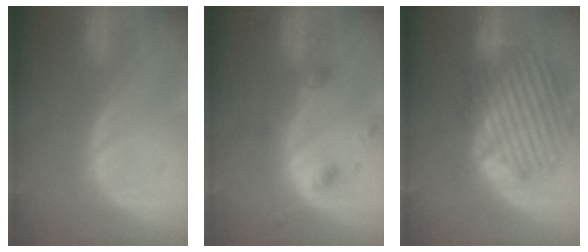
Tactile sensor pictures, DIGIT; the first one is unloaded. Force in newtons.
{"total": 3.7, "press": 3.7, "slide": 0.4}
{"total": 9.6, "press": 9.6, "slide": 0.4}